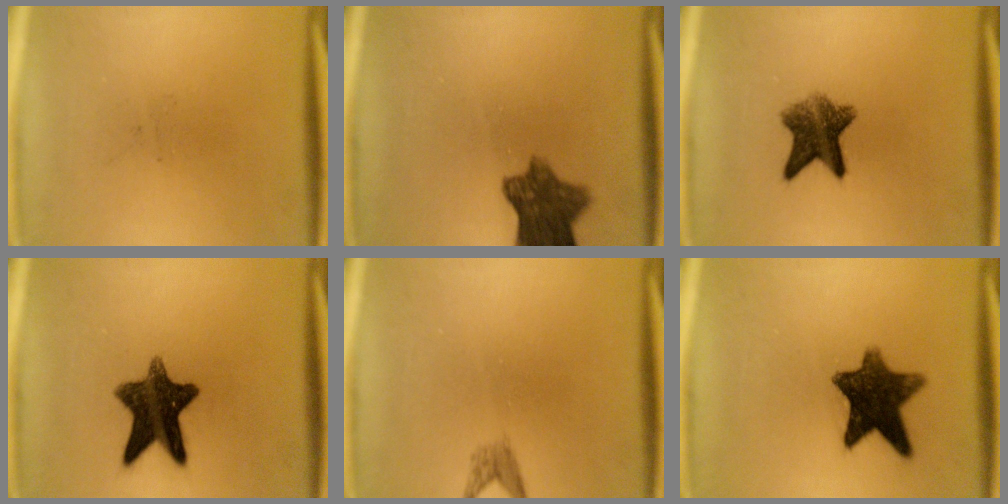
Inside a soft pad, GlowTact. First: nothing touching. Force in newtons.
{"total": 8.6}
{"total": 7.5}
{"total": 11.8}
{"total": 1.4}
{"total": 10.9}